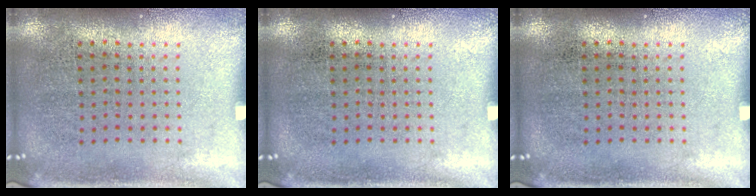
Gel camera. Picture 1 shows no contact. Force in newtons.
{"total": 0.0}
{"total": 0.0}